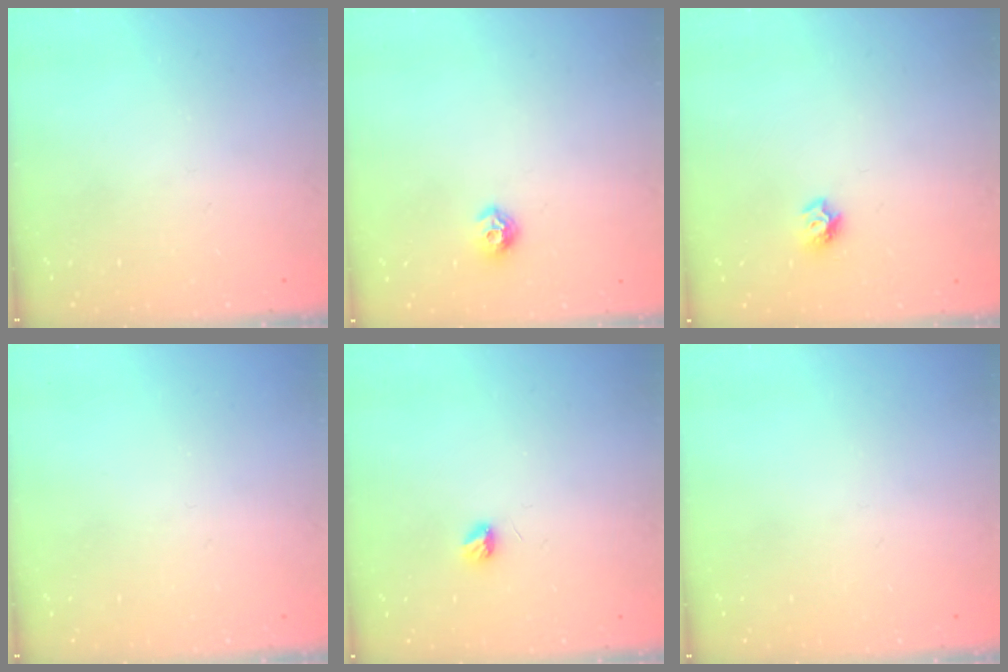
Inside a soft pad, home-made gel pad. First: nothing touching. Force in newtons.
{"total": 6.5, "press": 6.5, "slide": 0.7}
{"total": 7.0, "press": 7.0, "slide": 0.7}
{"total": 0.0}
{"total": 3.8, "press": 3.7, "slide": 0.5}
{"total": 0.0}